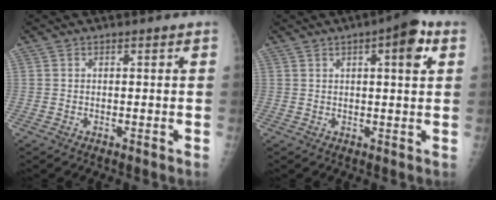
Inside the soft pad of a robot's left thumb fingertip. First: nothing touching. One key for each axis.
{"total": 7.1, "fx": 2.7, "fy": 2.0, "fz": 6.2, "tx": -0.075, "ty": 0.000, "tz": 0.030}